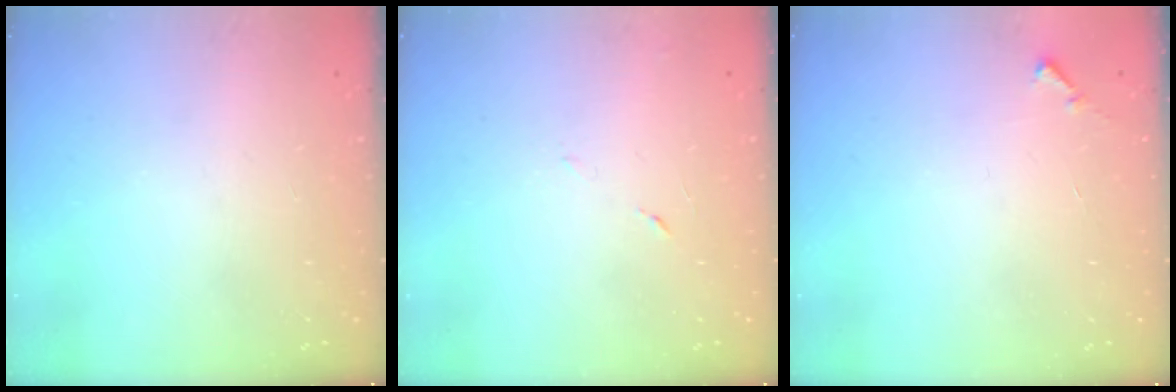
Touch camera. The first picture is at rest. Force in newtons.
{"total": 5.3, "press": 5.3, "slide": 0.6}
{"total": 4.4, "press": 4.4, "slide": 0.3}